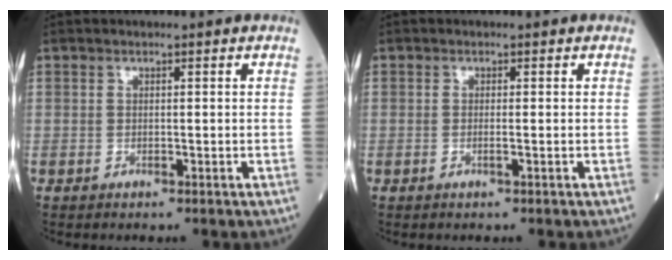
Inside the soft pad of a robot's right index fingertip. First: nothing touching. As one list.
[{"total": 0.8, "force": [-0.2, -0.1, 0.7], "torque": [-0.018, 0.000, -0.002]}]